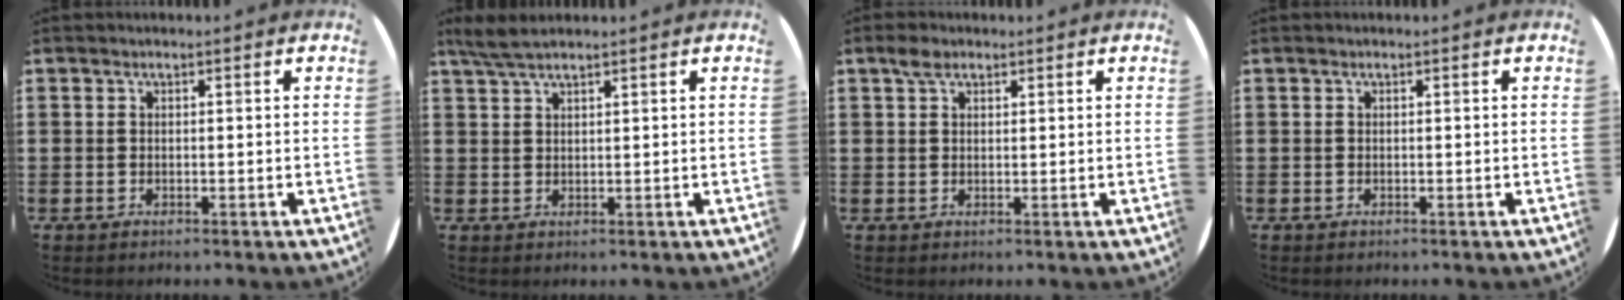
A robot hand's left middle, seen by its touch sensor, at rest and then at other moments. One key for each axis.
{"total": 3.0, "fx": 2.5, "fy": 0.5, "fz": 1.7, "tx": -0.037, "ty": 0.007, "tz": 0.045}
{"total": 2.3, "fx": 1.6, "fy": 1.3, "fz": 1.0, "tx": -0.013, "ty": 0.004, "tz": 0.028}
{"total": 0.0}